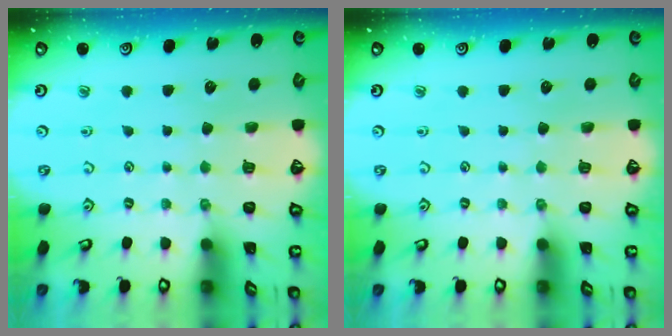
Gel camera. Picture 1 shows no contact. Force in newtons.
{"total": 0.0}